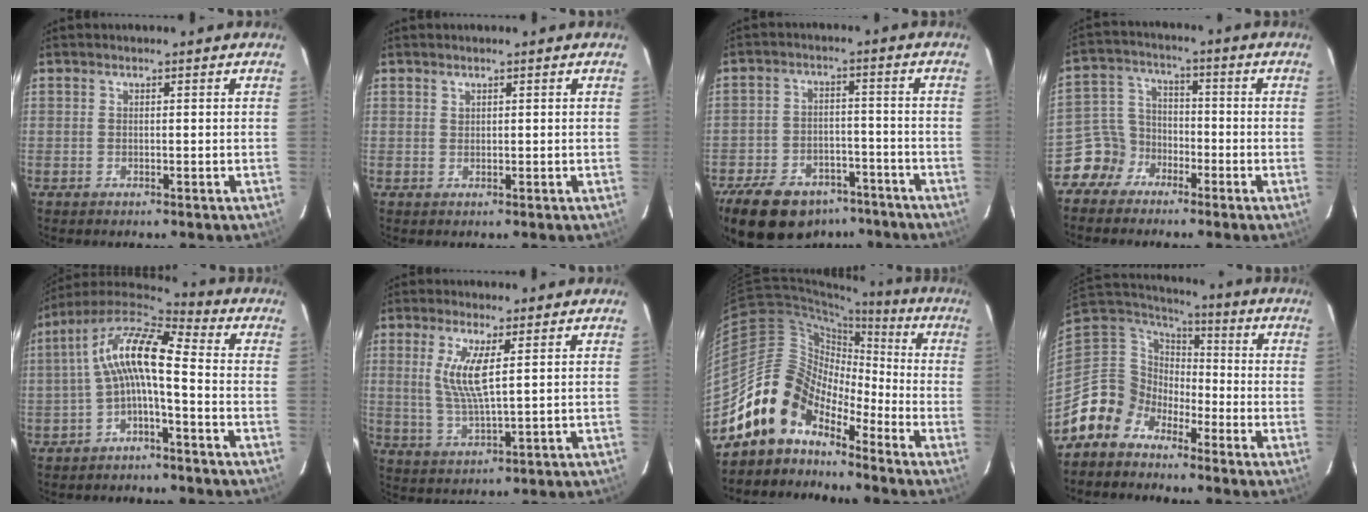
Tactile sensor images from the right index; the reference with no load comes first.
{"total": 0.6, "force": [0.5, 0.3, 0.1], "torque": [-0.001, 0.001, 0.010]}
{"total": 19.6, "force": [-14.0, 10.5, 8.9], "torque": [-0.203, 0.004, -0.199]}
{"total": 7.2, "force": [-4.9, 5.3, 0.2], "torque": [-0.015, 0.032, -0.102]}
{"total": 11.2, "force": [-1.4, 2.9, 10.7], "torque": [-0.215, 0.022, -0.030]}
{"total": 7.5, "force": [2.2, 1.1, 7.1], "torque": [-0.148, -0.010, 0.046]}
{"total": 12.3, "force": [-9.8, 6.5, 3.6], "torque": [-0.062, 0.034, -0.197]}
{"total": 9.5, "force": [-6.6, 6.9, 0.5], "torque": [-0.032, 0.039, -0.144]}